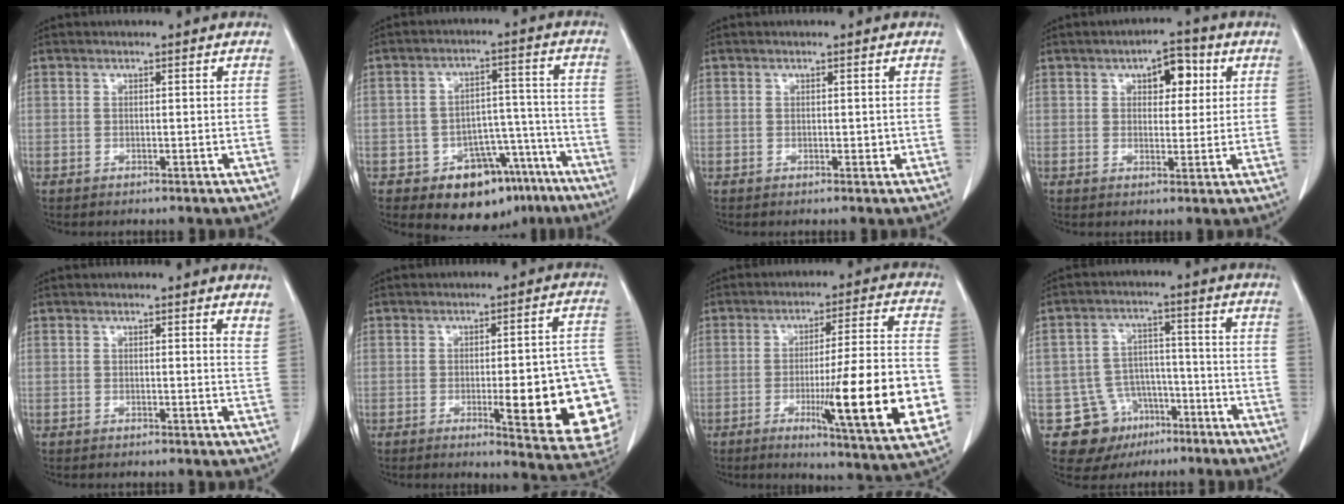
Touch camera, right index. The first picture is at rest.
{"total": 11.5, "force": [-7.4, 7.4, 4.7], "torque": [-0.028, 0.057, -0.097]}
{"total": 0.8, "force": [0.0, 0.6, 0.6], "torque": [-0.004, 0.000, 0.002]}
{"total": 5.5, "force": [2.1, 2.8, 4.3], "torque": [-0.055, 0.014, 0.029]}
{"total": 2.4, "force": [2.2, 0.2, 0.8], "torque": [-0.012, -0.012, 0.010]}
{"total": 17.3, "force": [-4.2, 3.2, 16.5], "torque": [-0.109, 0.016, -0.035]}
{"total": 19.5, "force": [-4.8, 0.4, 18.9], "torque": [-0.238, -0.022, -0.066]}
{"total": 10.1, "force": [-5.3, 8.3, 2.0], "torque": [-0.033, 0.035, -0.069]}